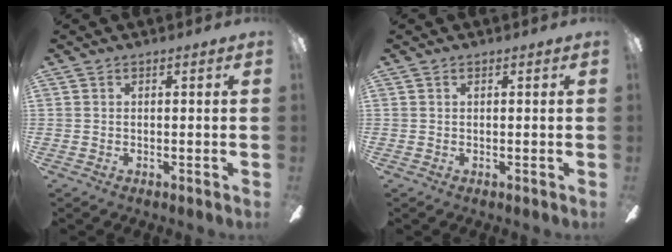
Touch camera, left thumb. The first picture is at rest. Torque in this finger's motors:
{"motor_torque": [0.01, 0.02, 0.01, -0.21, 0.00]}